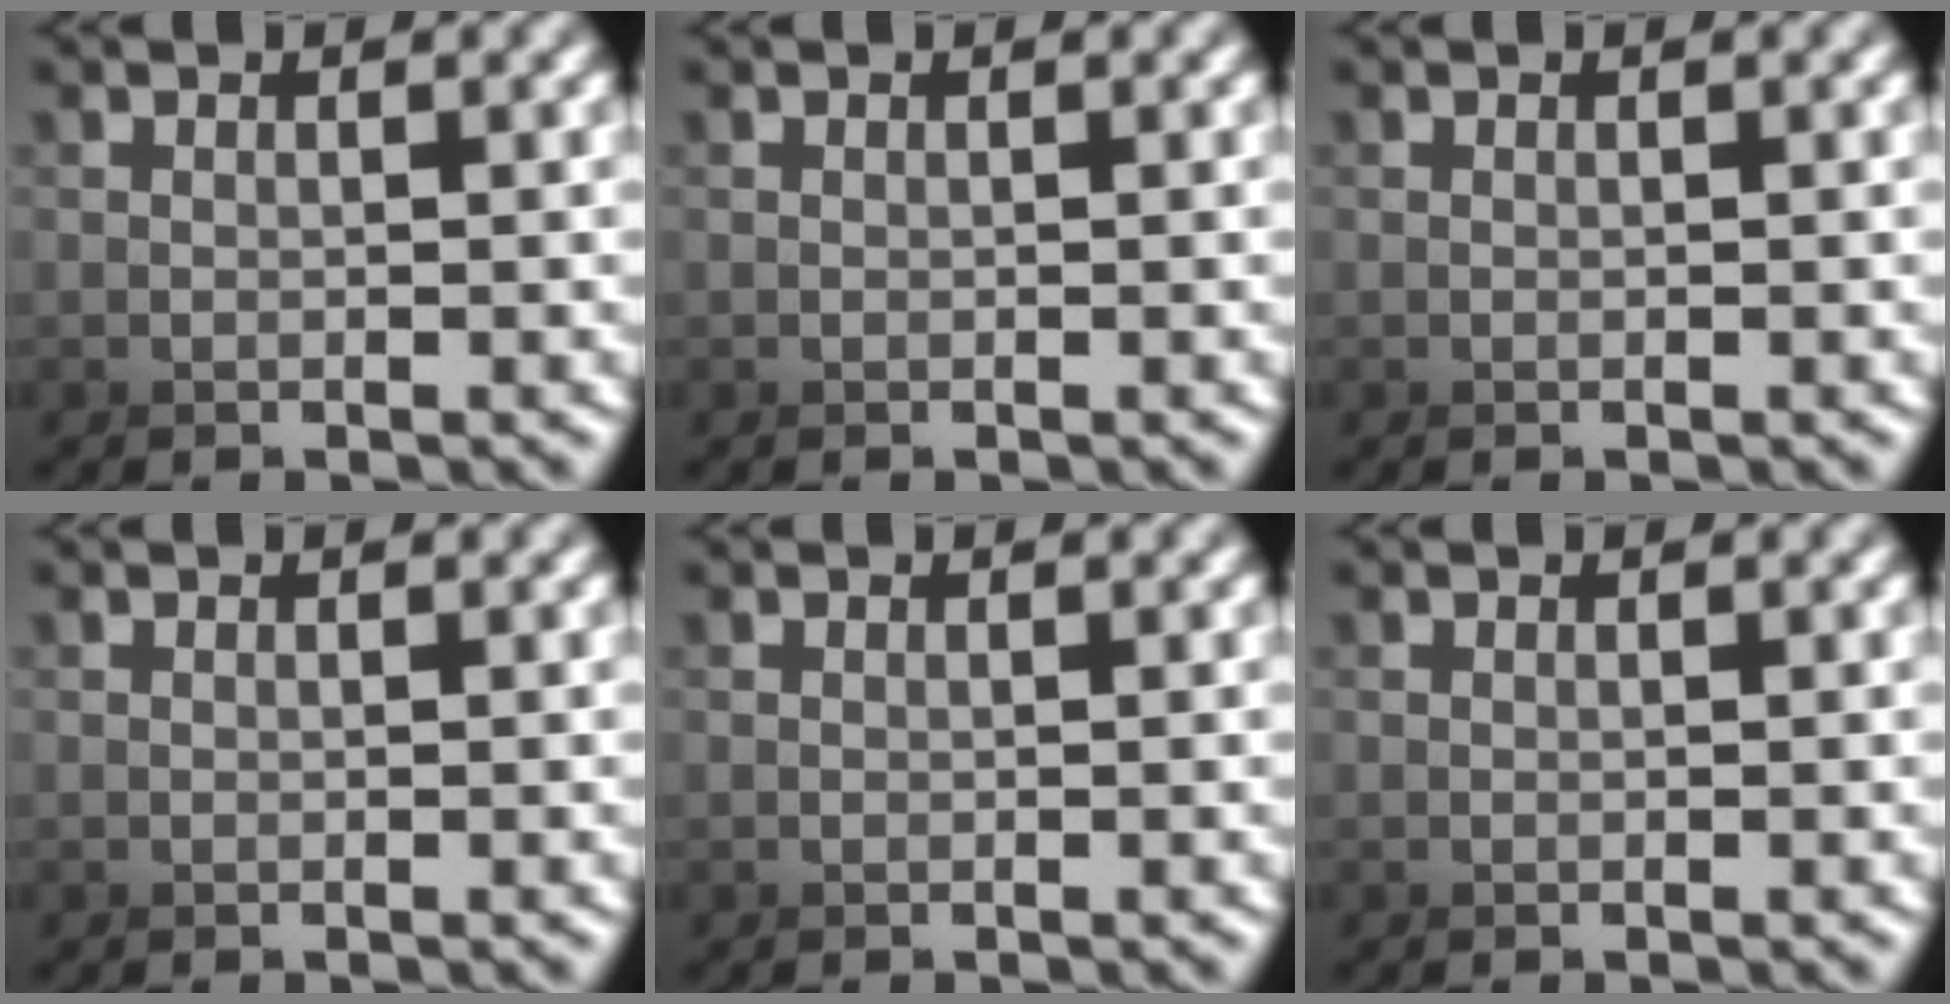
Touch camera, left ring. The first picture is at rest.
{"total": 0.0}
{"total": 0.0}
{"total": 0.0}
{"total": 0.0}
{"total": 0.0}